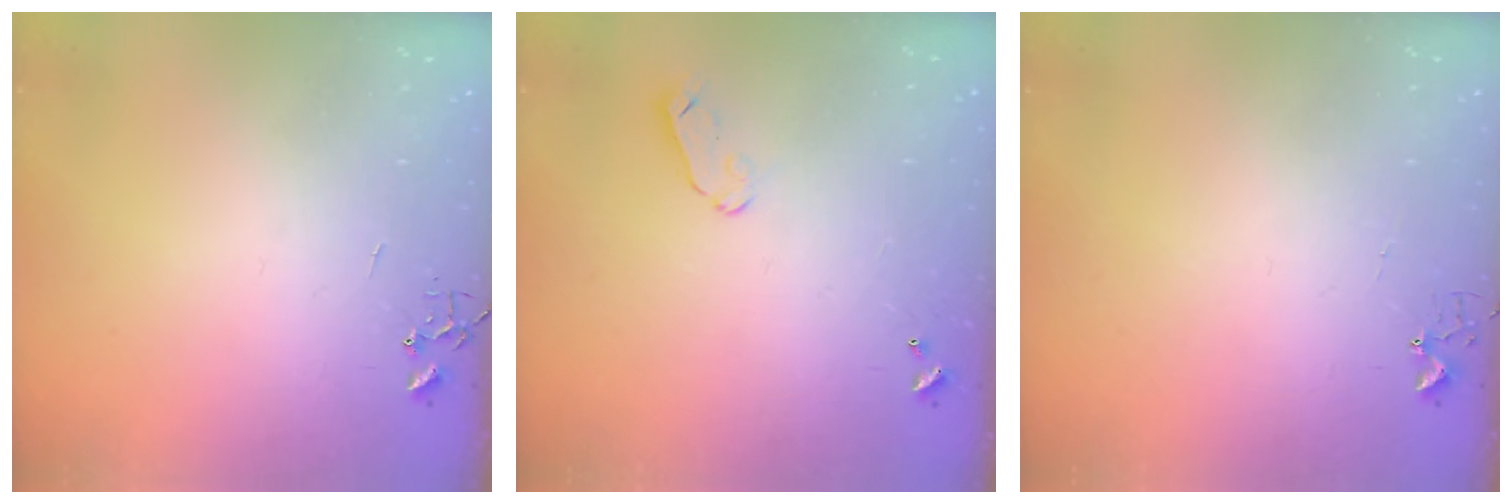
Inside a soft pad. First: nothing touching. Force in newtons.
{"total": 5.9, "press": 5.9, "slide": 0.6}
{"total": 2.7, "press": 2.7, "slide": 0.3}